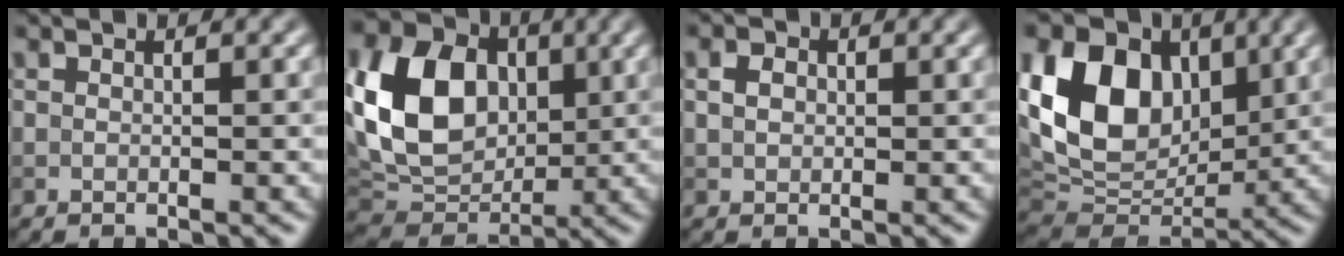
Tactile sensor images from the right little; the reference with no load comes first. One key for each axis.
{"total": 11.0, "fx": 1.5, "fy": 8.2, "fz": 7.2, "tx": -0.156, "ty": 0.005, "tz": 0.024}
{"total": 1.5, "fx": 0.3, "fy": 1.2, "fz": 0.8, "tx": -0.017, "ty": 0.005, "tz": 0.003}
{"total": 13.5, "fx": 3.5, "fy": 9.5, "fz": 8.9, "tx": -0.183, "ty": 0.015, "tz": 0.061}